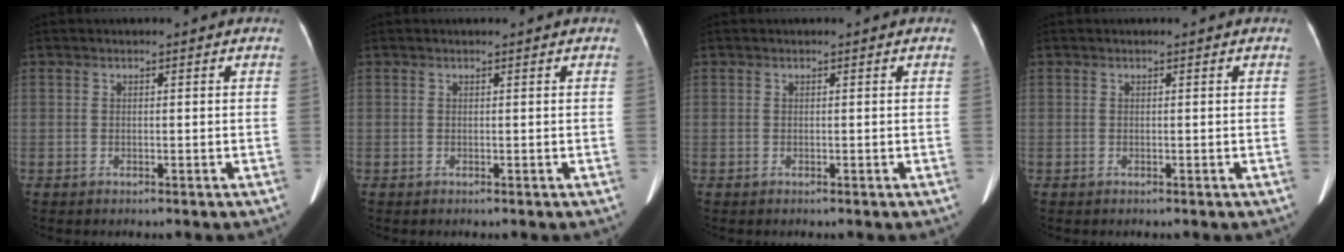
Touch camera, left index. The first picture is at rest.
{"total": 0.0}
{"total": 0.0}
{"total": 0.0}